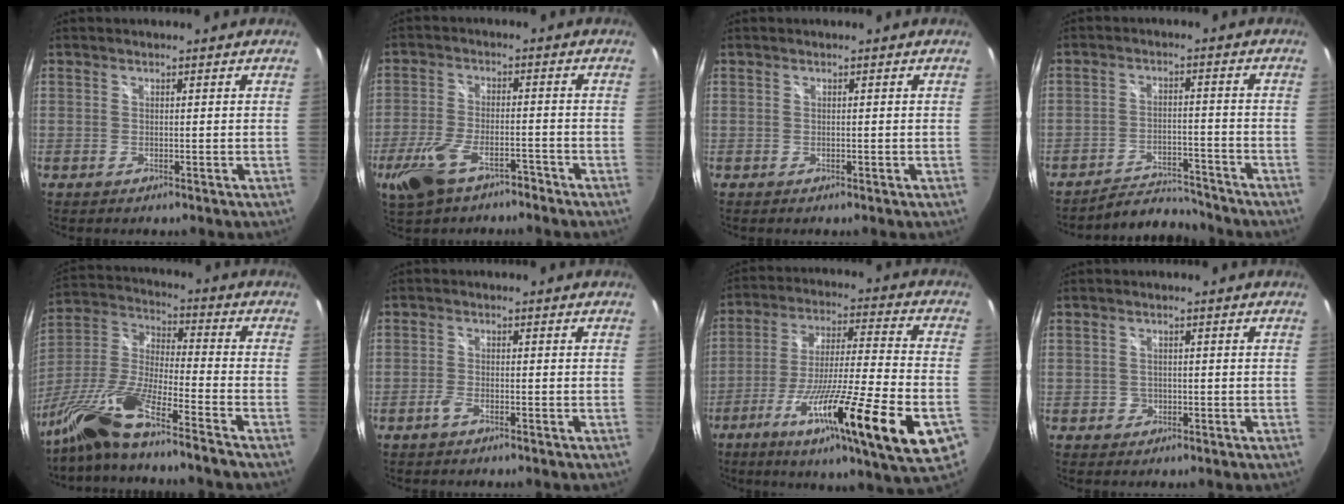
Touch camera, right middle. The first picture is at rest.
{"total": 10.5, "force": [-7.0, 4.5, 6.4], "torque": [-0.153, -0.020, -0.126]}
{"total": 0.0}
{"total": 7.6, "force": [-7.5, 0.8, 0.5], "torque": [-0.034, 0.008, -0.119]}
{"total": 16.2, "force": [-12.2, 0.0, 10.6], "torque": [-0.211, -0.030, -0.242]}
{"total": 2.1, "force": [-1.5, 0.8, 1.2], "torque": [-0.036, 0.000, -0.033]}
{"total": 25.9, "force": [-11.5, 1.9, 23.1], "torque": [-0.382, -0.073, -0.188]}
{"total": 2.0, "force": [-0.6, 1.8, 0.3], "torque": [-0.005, -0.001, -0.008]}